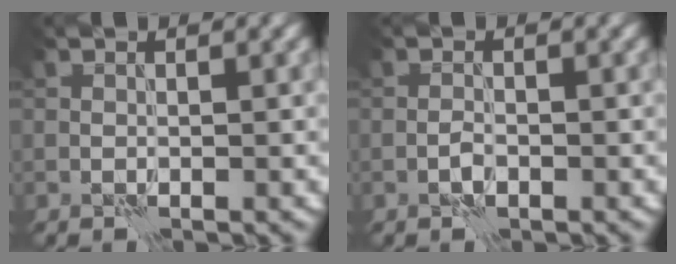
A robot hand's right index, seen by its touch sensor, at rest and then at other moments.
{"total": 1.2, "force": [-0.7, 0.6, 0.8], "torque": [-0.017, 0.003, -0.015]}